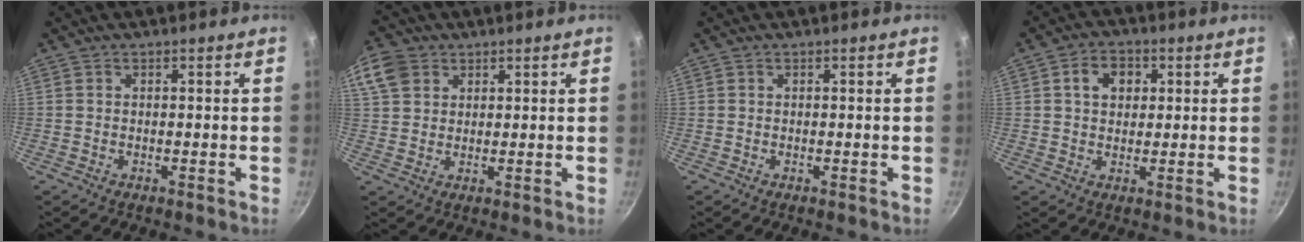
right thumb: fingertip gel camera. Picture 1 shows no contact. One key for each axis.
{"total": 8.5, "fx": 3.9, "fy": 6.6, "fz": 3.7, "tx": -0.063, "ty": 0.002, "tz": 0.070}
{"total": 0.0}
{"total": 5.9, "fx": 1.6, "fy": 4.6, "fz": 3.4, "tx": -0.031, "ty": 0.006, "tz": 0.021}